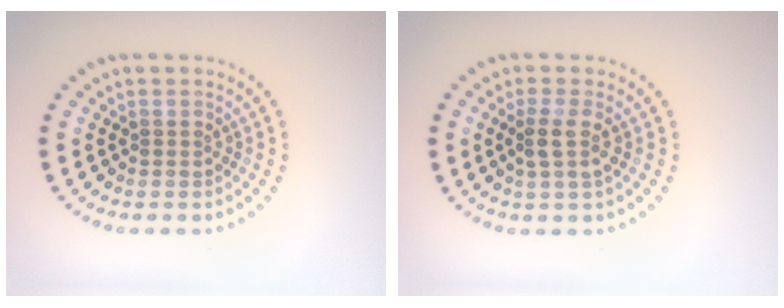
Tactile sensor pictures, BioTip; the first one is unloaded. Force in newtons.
{"total": 2.2, "press": 1.7, "slide": 1.3}